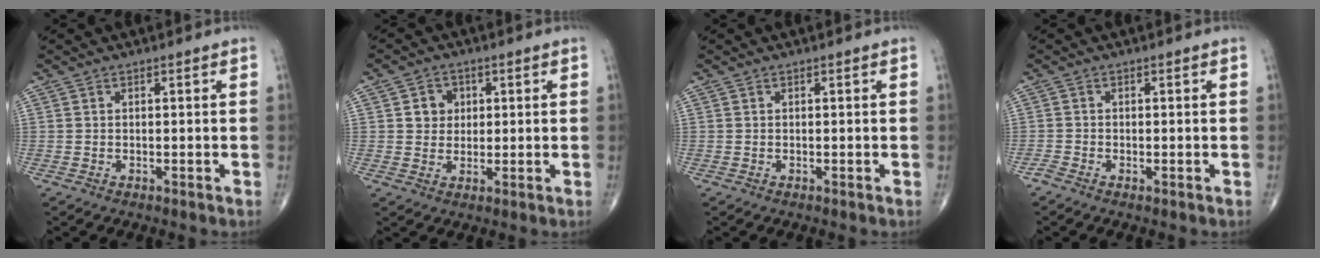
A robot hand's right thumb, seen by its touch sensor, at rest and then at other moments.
{"total": 4.4, "force": [1.1, 3.9, 1.7], "torque": [-0.003, 0.000, 0.014]}
{"total": 0.0}
{"total": 1.2, "force": [-0.9, 0.5, 0.7], "torque": [-0.017, 0.003, -0.020]}